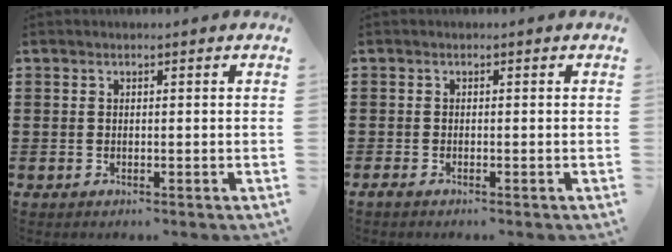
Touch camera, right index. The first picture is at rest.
{"total": 0.6, "force": [-0.5, 0.1, 0.3], "torque": [-0.007, -0.004, -0.009]}